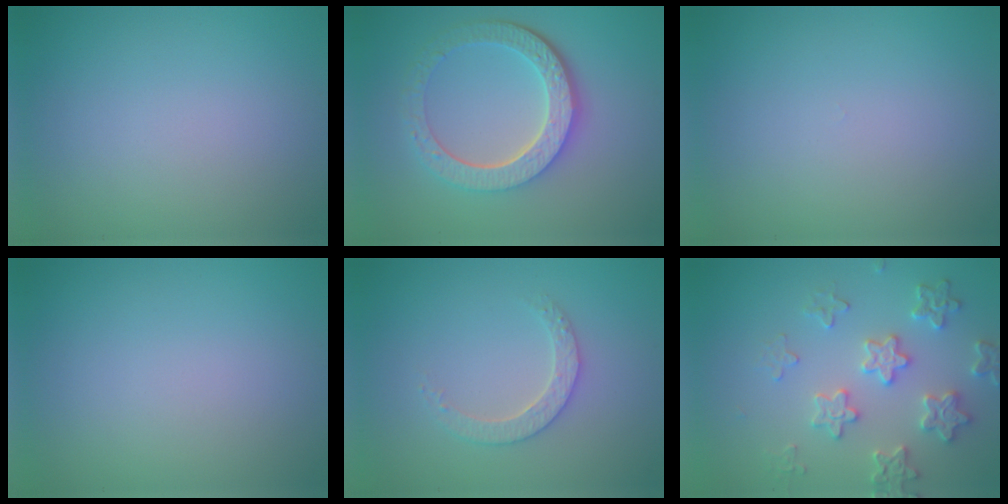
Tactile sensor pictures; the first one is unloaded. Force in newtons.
{"total": 6.0, "press": 4.5, "slide": 4.0}
{"total": 0.0}
{"total": 0.0}
{"total": 2.5, "press": 2.4, "slide": 0.7}
{"total": 3.6, "press": 3.6, "slide": 0.8}